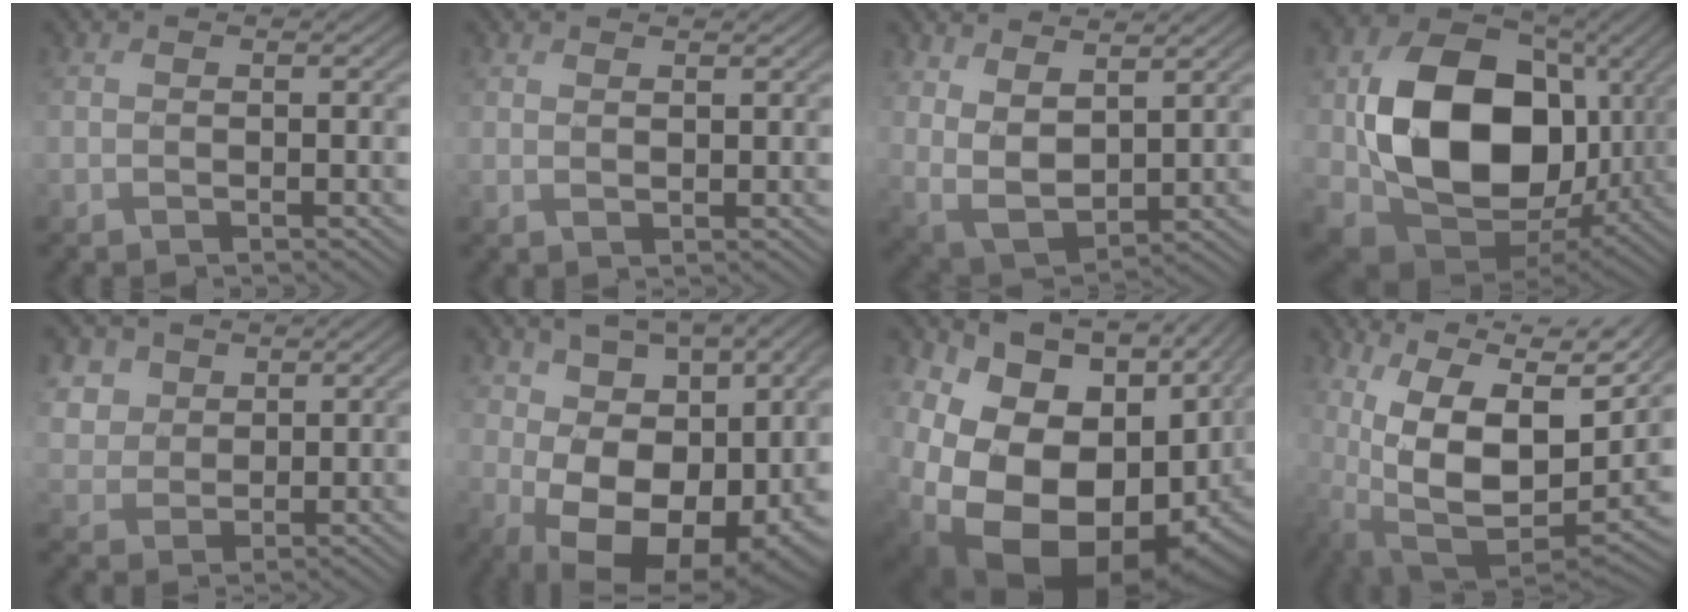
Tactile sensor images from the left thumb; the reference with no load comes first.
{"total": 0.9, "force": [0.8, 0.1, 0.3], "torque": [-0.005, -0.002, 0.022]}
{"total": 7.2, "force": [3.7, 3.6, 5.0], "torque": [-0.150, -0.009, 0.085]}
{"total": 16.2, "force": [0.2, 12.4, 10.4], "torque": [-0.217, -0.030, 0.012]}
{"total": 4.7, "force": [2.4, 3.9, 1.2], "torque": [-0.072, 0.004, 0.045]}
{"total": 17.5, "force": [0.6, 11.1, 13.6], "torque": [-0.218, -0.042, 0.060]}
{"total": 19.9, "force": [-2.6, 14.2, 13.7], "torque": [-0.254, -0.057, 0.012]}
{"total": 15.8, "force": [3.4, 9.9, 11.8], "torque": [-0.241, -0.016, 0.076]}